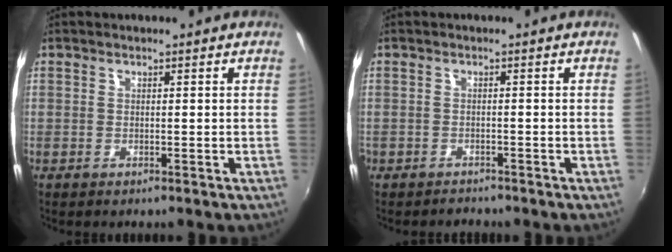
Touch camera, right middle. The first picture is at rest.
{"total": 1.8, "force": [-1.6, 0.9, -0.3], "torque": [-0.004, 0.002, -0.028]}